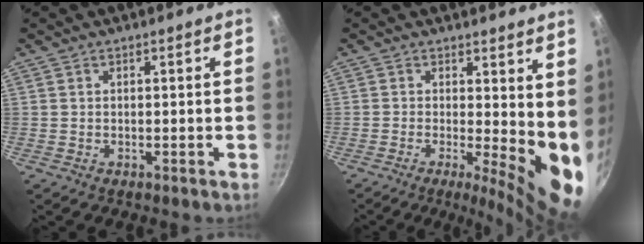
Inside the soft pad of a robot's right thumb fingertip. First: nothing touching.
{"total": 9.8, "force": [0.2, 3.5, 9.1], "torque": [-0.106, -0.023, 0.004]}